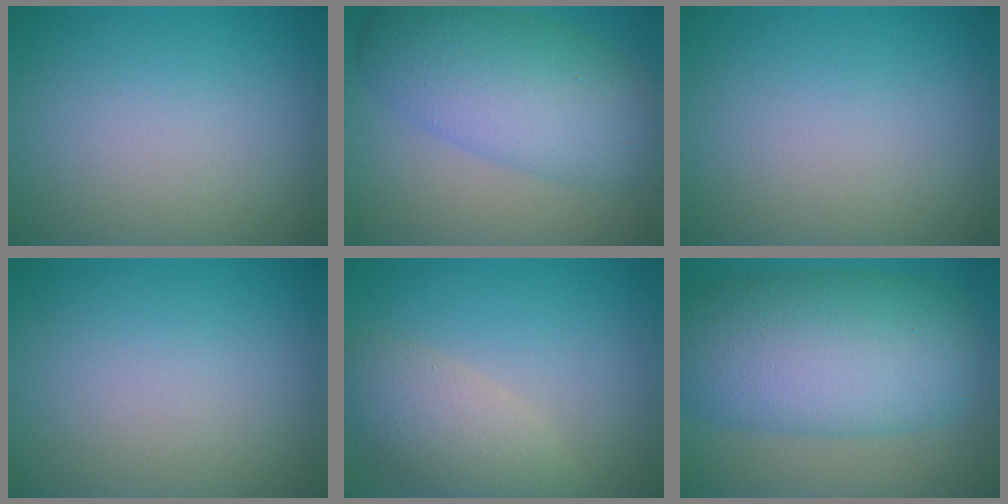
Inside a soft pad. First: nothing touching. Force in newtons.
{"total": 8.2, "press": 8.2, "slide": 0.1}
{"total": 0.0}
{"total": 0.0}
{"total": 4.7, "press": 4.7, "slide": 0.5}
{"total": 11.8, "press": 11.8, "slide": 0.2}